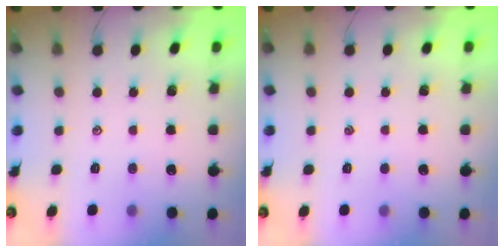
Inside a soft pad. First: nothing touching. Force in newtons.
{"total": 0.0}